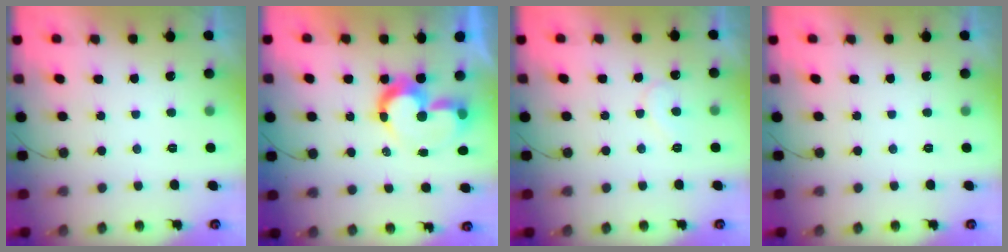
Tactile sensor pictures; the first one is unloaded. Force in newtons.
{"total": 10.7, "press": 10.6, "slide": 1.5}
{"total": 7.2, "press": 7.2, "slide": 0.6}
{"total": 0.0}